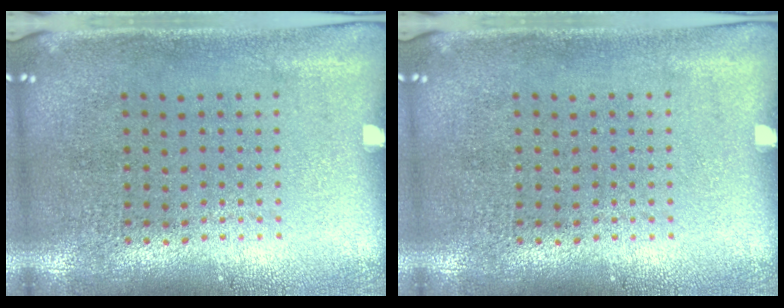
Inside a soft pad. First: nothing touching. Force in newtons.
{"total": 0.0}